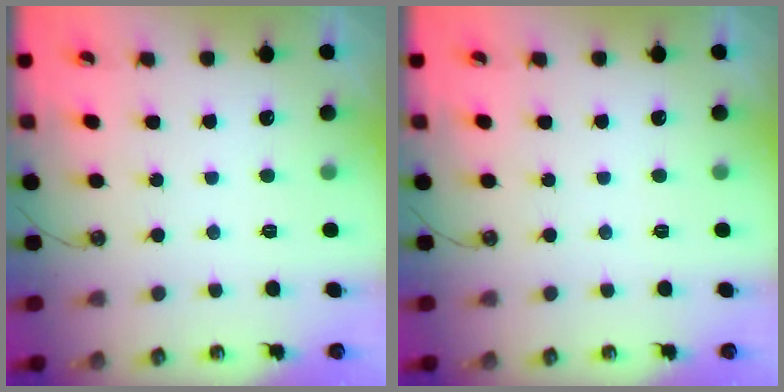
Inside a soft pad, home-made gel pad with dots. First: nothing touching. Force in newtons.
{"total": 0.0}